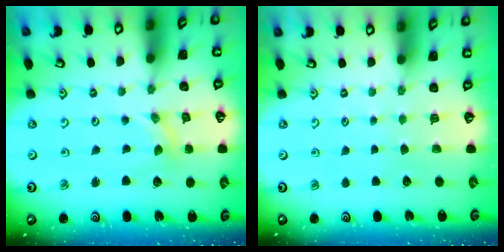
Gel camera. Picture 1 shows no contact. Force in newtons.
{"total": 0.0}